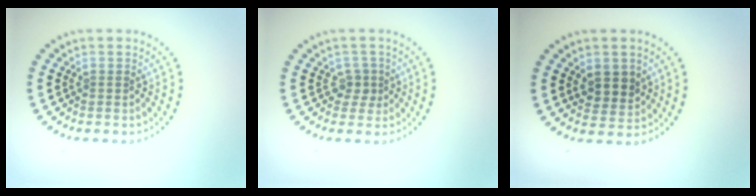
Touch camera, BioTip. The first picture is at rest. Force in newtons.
{"total": 1.6, "press": 1.2, "slide": 1.0}
{"total": 2.7, "press": 2.5, "slide": 1.1}